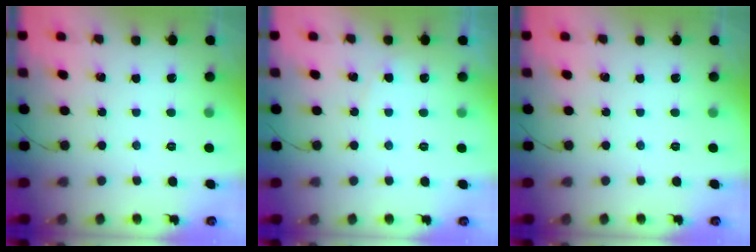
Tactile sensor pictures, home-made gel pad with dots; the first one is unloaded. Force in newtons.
{"total": 2.7, "press": 2.7, "slide": 0.2}
{"total": 0.0}